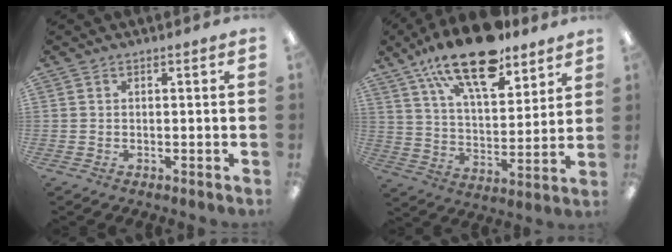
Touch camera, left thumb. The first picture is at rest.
{"total": 19.7, "force": [14.2, 7.5, 11.3], "torque": [-0.196, -0.073, 0.245]}